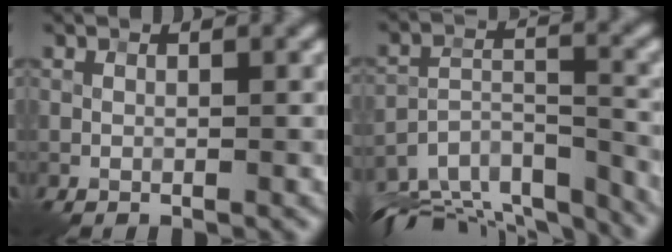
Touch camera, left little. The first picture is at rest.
{"total": 13.2, "force": [-11.6, 4.5, 4.2], "torque": [-0.082, 0.002, -0.157]}